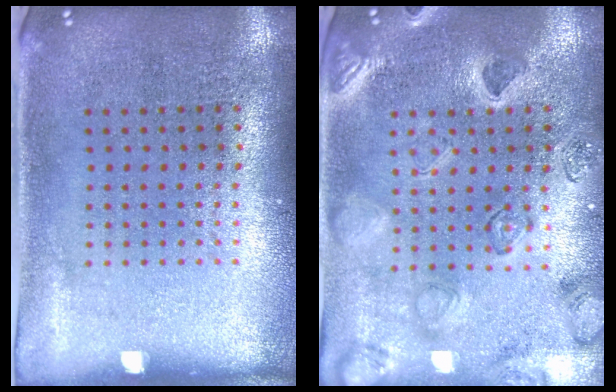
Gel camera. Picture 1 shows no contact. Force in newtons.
{"total": 2.5, "press": 2.4, "slide": 0.6}